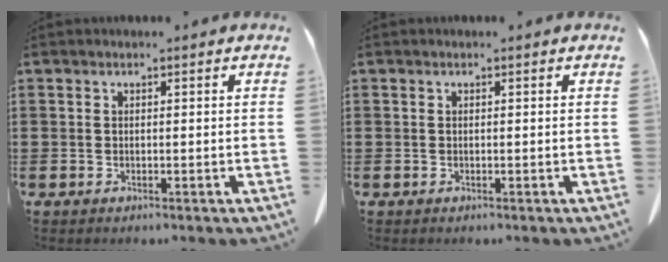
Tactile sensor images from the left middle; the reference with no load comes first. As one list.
[{"total": 0.0}]